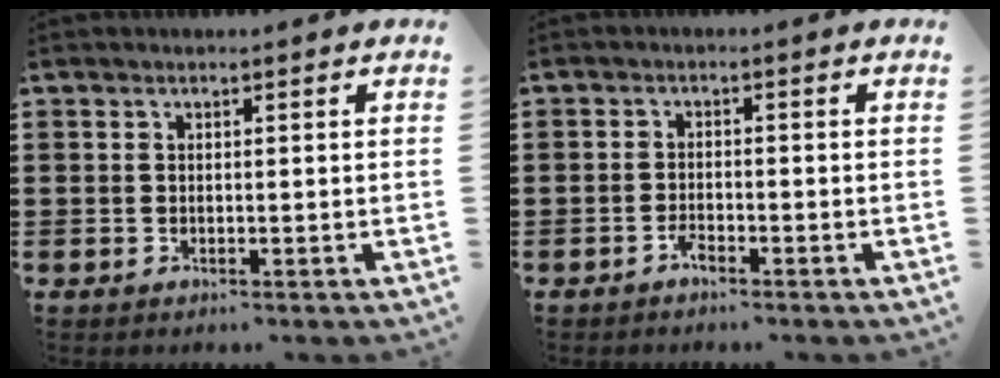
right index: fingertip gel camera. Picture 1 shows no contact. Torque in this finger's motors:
{"motor_torque": [0.14, -0.03, 0.00, 0.00]}